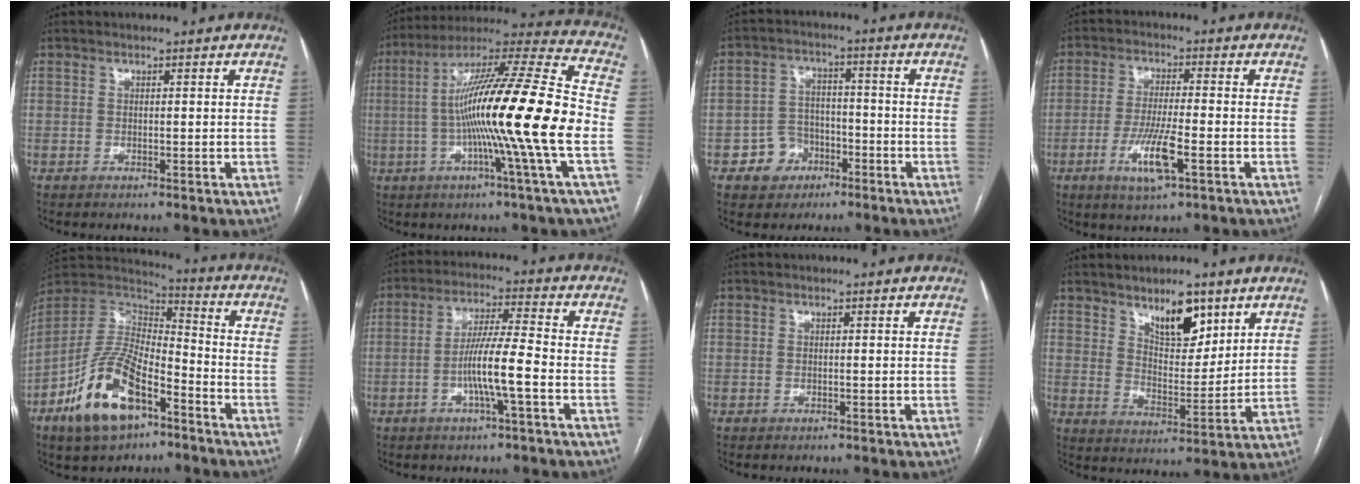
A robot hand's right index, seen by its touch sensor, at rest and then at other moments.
{"total": 22.6, "force": [-3.3, -1.3, 22.4], "torque": [-0.363, 0.000, -0.078]}
{"total": 6.1, "force": [-3.0, 5.1, 1.5], "torque": [-0.023, 0.019, -0.042]}
{"total": 7.6, "force": [-3.0, 0.7, 7.0], "torque": [-0.138, -0.013, -0.051]}
{"total": 15.8, "force": [-8.4, 6.6, 11.7], "torque": [-0.237, 0.006, -0.149]}
{"total": 8.3, "force": [-2.5, -0.1, 8.0], "torque": [-0.153, 0.004, -0.048]}
{"total": 0.0}
{"total": 8.8, "force": [5.7, 3.4, 5.8], "torque": [-0.096, -0.004, 0.101]}